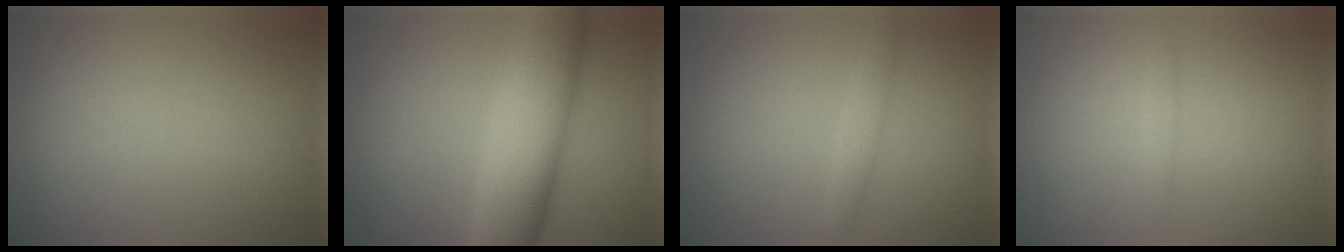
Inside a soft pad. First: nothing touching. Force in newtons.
{"total": 9.9, "press": 9.9, "slide": 0.2}
{"total": 1.5, "press": 1.5, "slide": 0.0}
{"total": 0.7, "press": 0.7, "slide": 0.1}